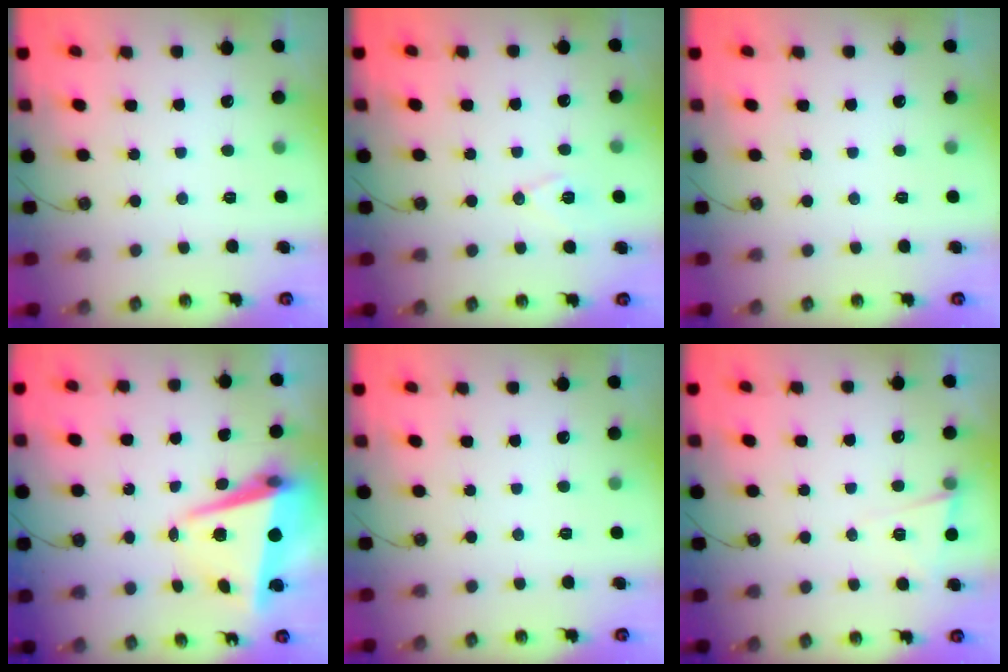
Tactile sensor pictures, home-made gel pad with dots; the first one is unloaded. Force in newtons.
{"total": 7.9, "press": 7.0, "slide": 3.7}
{"total": 0.0}
{"total": 8.1, "press": 7.8, "slide": 2.3}
{"total": 0.0}
{"total": 5.0, "press": 4.5, "slide": 2.1}